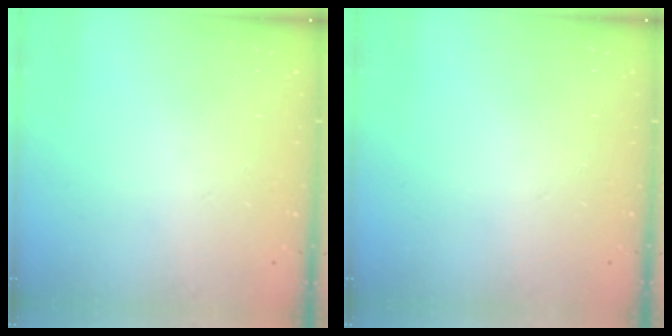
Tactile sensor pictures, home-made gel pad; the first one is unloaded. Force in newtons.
{"total": 0.0}